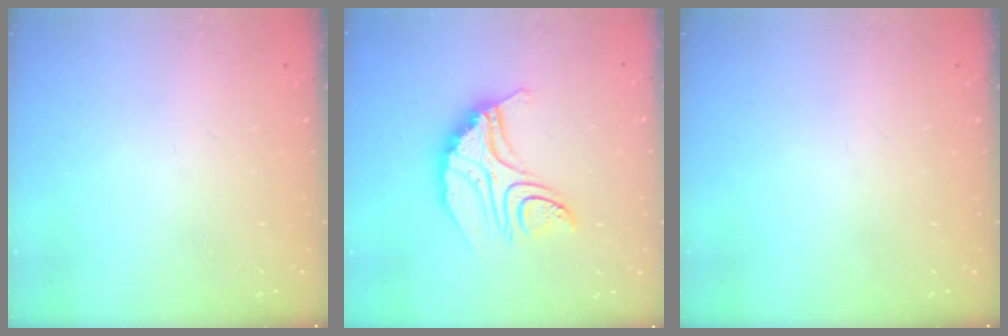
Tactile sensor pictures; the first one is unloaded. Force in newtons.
{"total": 12.3, "press": 12.2, "slide": 1.0}
{"total": 0.0}